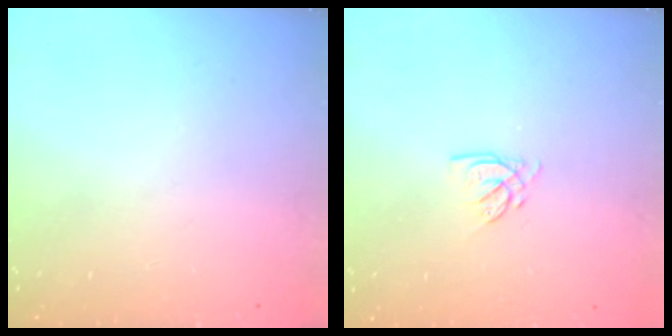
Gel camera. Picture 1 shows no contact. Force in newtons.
{"total": 2.8, "press": 2.8, "slide": 0.1}